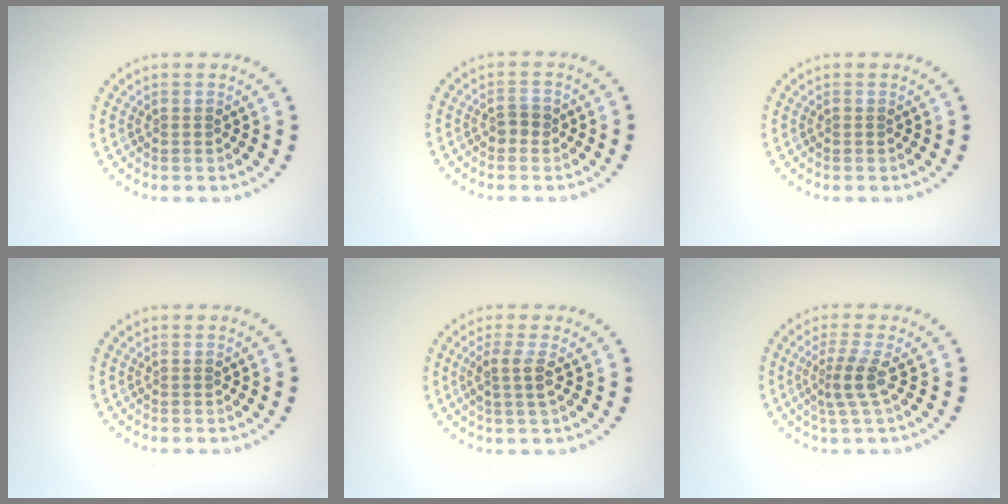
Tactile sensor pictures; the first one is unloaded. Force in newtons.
{"total": 1.2, "press": 1.1, "slide": 0.3}
{"total": 0.0}
{"total": 0.0}
{"total": 2.0, "press": 1.7, "slide": 1.2}
{"total": 2.4, "press": 1.7, "slide": 1.7}